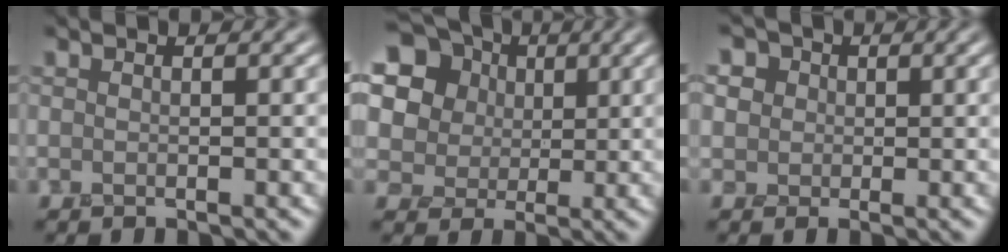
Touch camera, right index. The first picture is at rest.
{"total": 12.8, "force": [4.9, 10.6, 5.1], "torque": [-0.135, 0.021, 0.086]}
{"total": 6.2, "force": [2.6, 5.0, 2.6], "torque": [-0.057, 0.020, 0.018]}